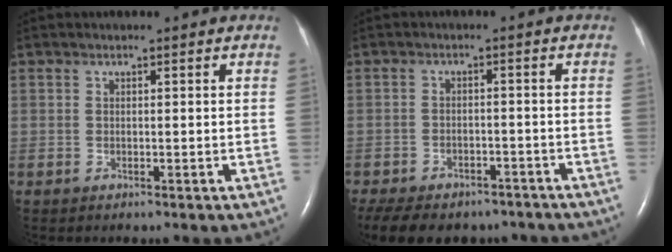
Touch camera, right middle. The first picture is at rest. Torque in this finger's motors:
{"motor_torque": [1.06, -1.08, 0.17, 0.05]}